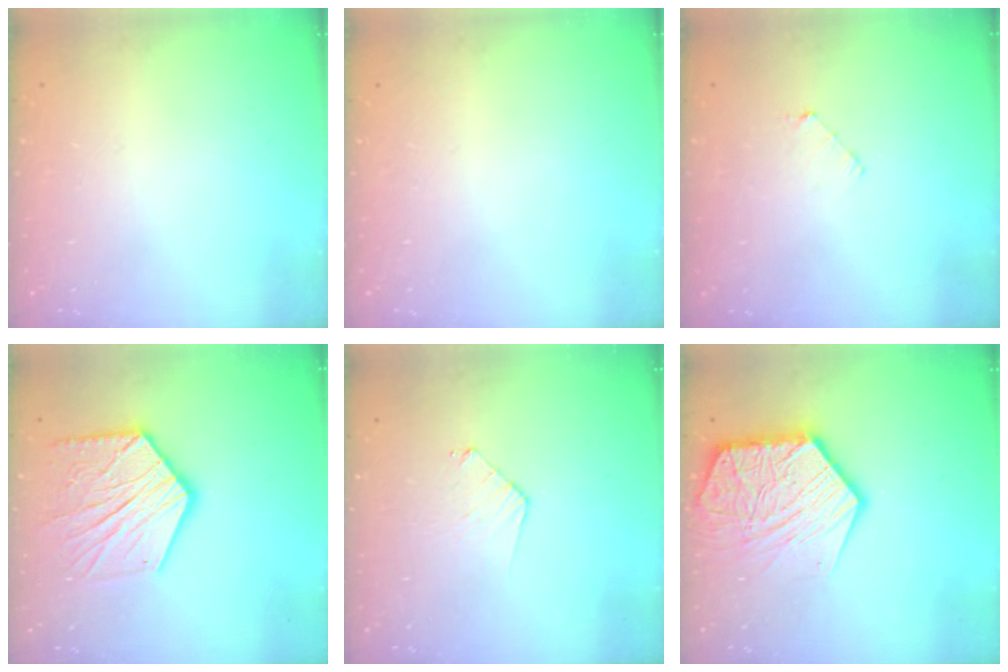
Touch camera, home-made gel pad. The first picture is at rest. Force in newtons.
{"total": 0.0}
{"total": 2.9, "press": 2.9, "slide": 0.3}
{"total": 17.0, "press": 17.0, "slide": 1.5}
{"total": 6.5, "press": 6.4, "slide": 0.5}
{"total": 16.6, "press": 16.6, "slide": 1.3}